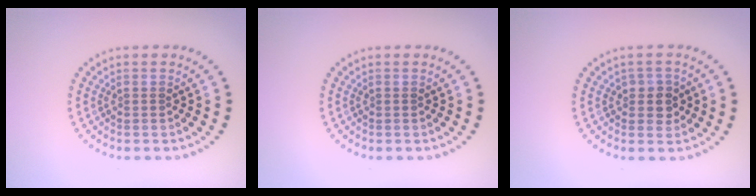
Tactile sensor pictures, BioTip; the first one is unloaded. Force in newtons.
{"total": 0.0}
{"total": 1.9, "press": 1.8, "slide": 0.6}